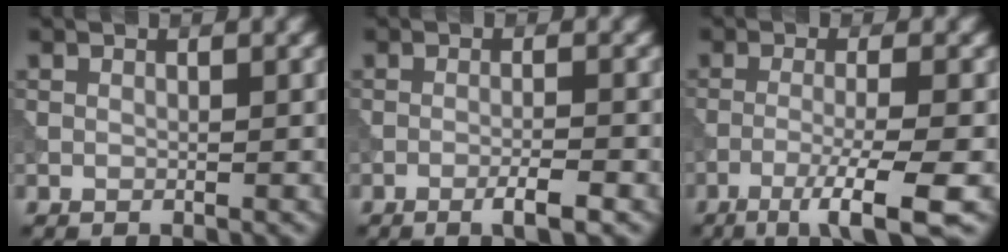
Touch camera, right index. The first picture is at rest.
{"total": 2.6, "force": [-1.3, 0.3, 2.2], "torque": [-0.032, 0.004, -0.026]}
{"total": 6.0, "force": [-3.2, 0.7, 5.1], "torque": [-0.073, 0.003, -0.064]}